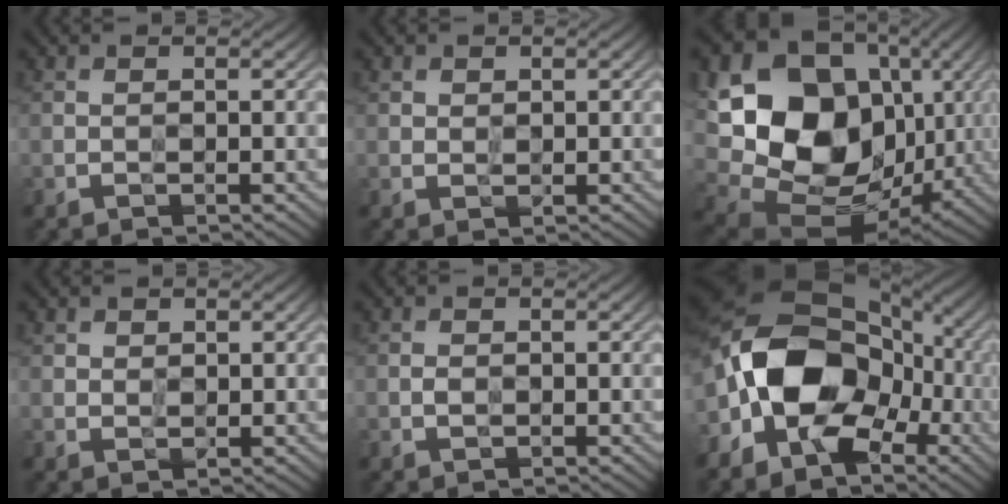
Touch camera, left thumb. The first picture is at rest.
{"total": 1.2, "force": [0.7, 0.9, 0.4], "torque": [-0.008, -0.002, 0.013]}
{"total": 20.4, "force": [3.3, 15.8, 12.5], "torque": [-0.281, -0.023, 0.084]}
{"total": 1.6, "force": [0.9, 1.2, 0.5], "torque": [-0.013, -0.002, 0.015]}
{"total": 0.9, "force": [-0.1, 0.7, 0.6], "torque": [-0.012, -0.001, -0.005]}
{"total": 15.7, "force": [-3.7, 10.8, 10.8], "torque": [-0.199, -0.002, -0.083]}